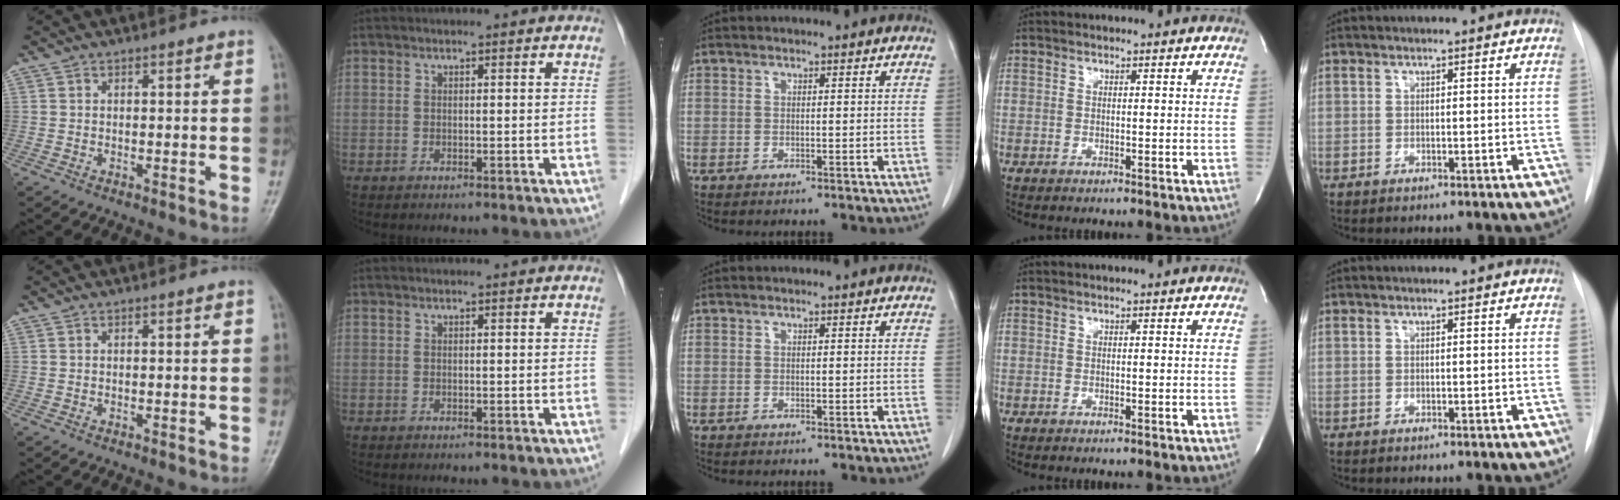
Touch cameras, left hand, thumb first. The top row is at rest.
{}